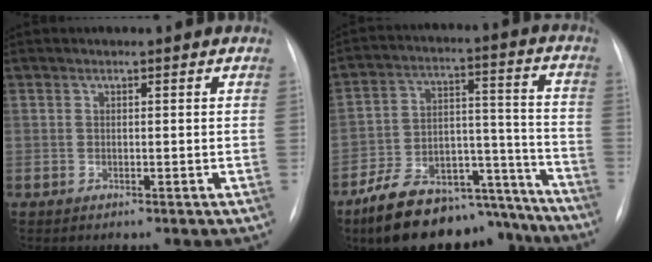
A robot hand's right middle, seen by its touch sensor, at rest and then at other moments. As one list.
[{"total": 18.8, "force": [-16.0, 7.1, 7.0], "torque": [-0.096, 0.049, -0.248]}]